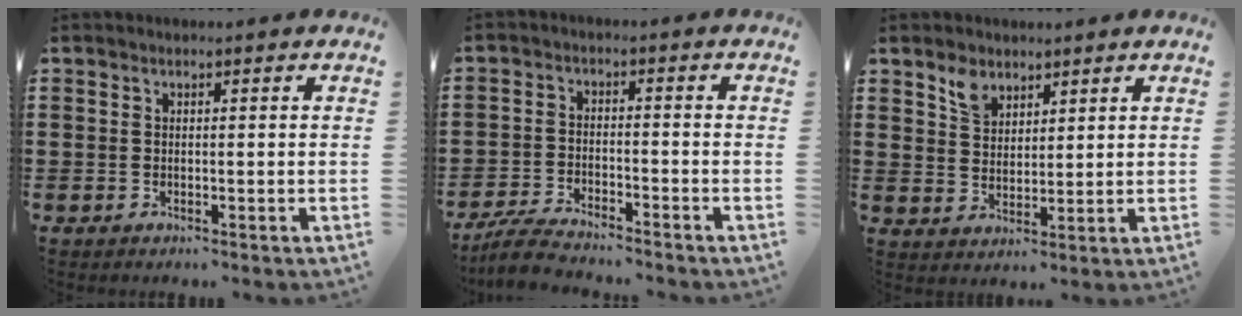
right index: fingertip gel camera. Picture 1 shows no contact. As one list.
[{"total": 4.6, "force": [-4.5, 0.3, 1.1], "torque": [-0.033, -0.002, -0.093]}, {"total": 3.9, "force": [2.9, 2.3, 1.1], "torque": [-0.025, 0.004, 0.054]}]